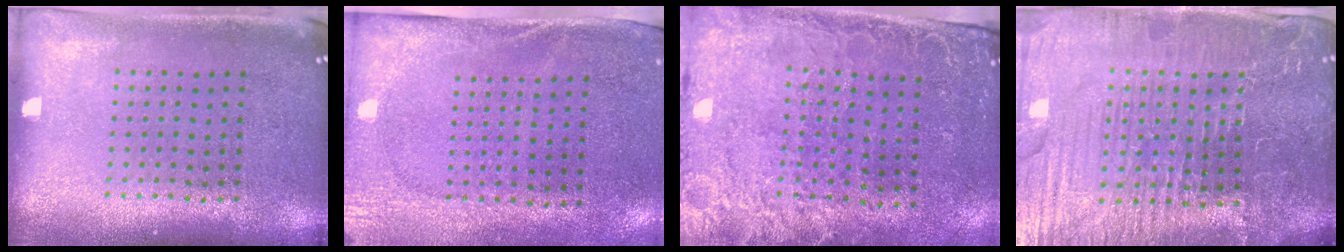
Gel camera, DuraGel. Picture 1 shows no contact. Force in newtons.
{"total": 2.7, "press": 2.1, "slide": 1.6}
{"total": 2.6, "press": 2.4, "slide": 1.1}
{"total": 5.9, "press": 5.4, "slide": 2.4}